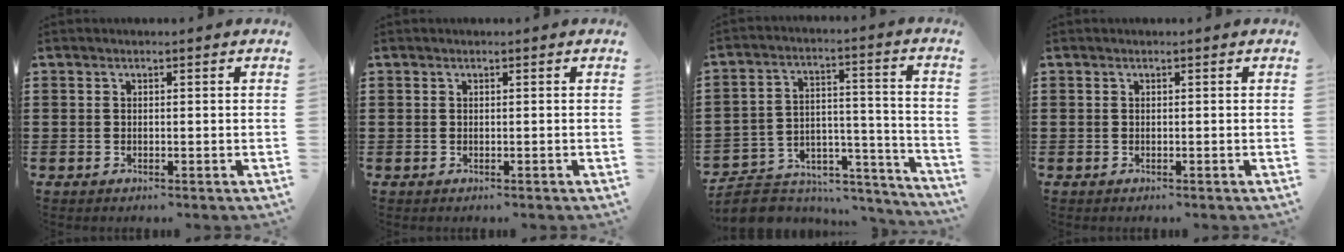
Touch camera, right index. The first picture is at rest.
{"total": 0.0}
{"total": 5.8, "force": [-5.1, 2.4, 1.1], "torque": [-0.026, 0.006, -0.100]}
{"total": 0.0}